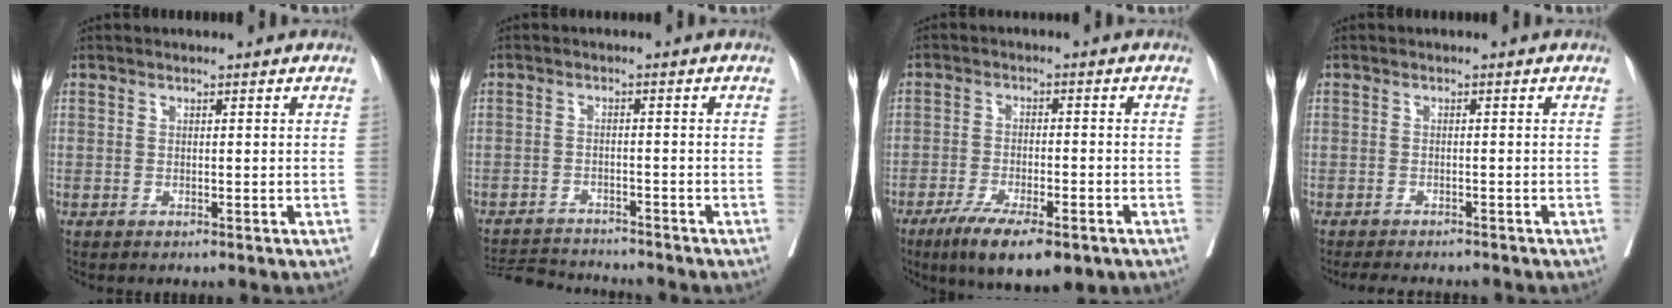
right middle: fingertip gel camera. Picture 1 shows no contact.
{"total": 7.0, "force": [-6.9, 0.2, 0.8], "torque": [-0.013, -0.004, -0.116]}
{"total": 11.3, "force": [-7.4, 3.0, 8.0], "torque": [-0.123, -0.018, -0.113]}
{"total": 5.8, "force": [-5.1, 1.7, 2.0], "torque": [-0.024, -0.006, -0.073]}